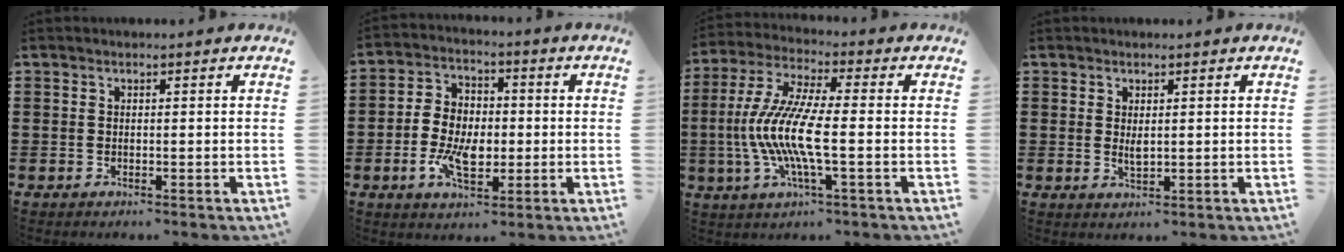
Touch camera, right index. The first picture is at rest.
{"total": 7.9, "force": [-1.7, 5.1, 5.8], "torque": [-0.132, 0.009, -0.036]}
{"total": 10.2, "force": [-2.2, 2.0, 9.7], "torque": [-0.231, -0.021, -0.054]}
{"total": 1.8, "force": [0.6, 0.7, 1.5], "torque": [-0.029, 0.001, 0.011]}